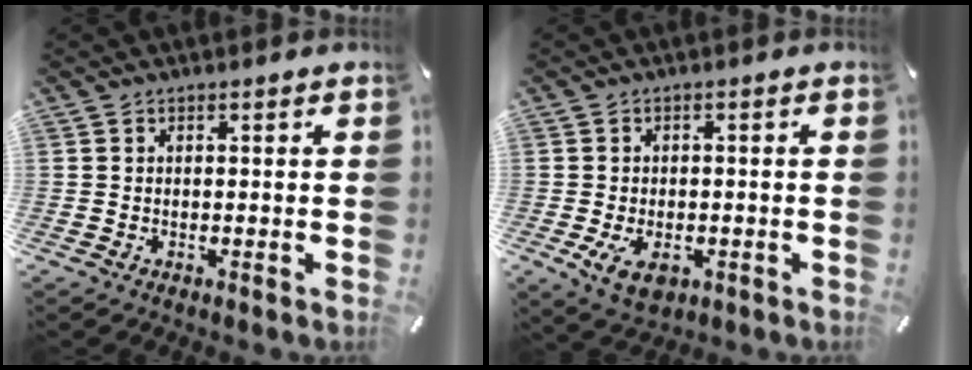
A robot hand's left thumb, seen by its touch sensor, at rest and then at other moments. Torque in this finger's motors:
{"motor_torque": [-0.02, 0.73, 0.17, 0.02, 0.03]}